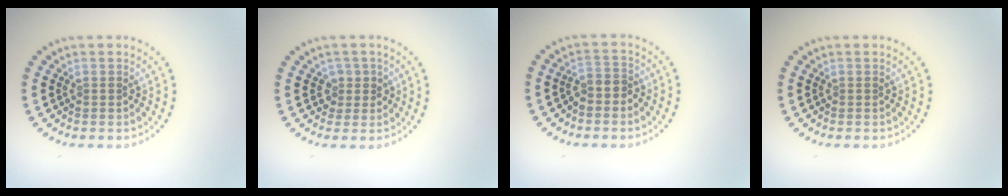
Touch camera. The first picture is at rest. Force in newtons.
{"total": 1.3, "press": 1.2, "slide": 0.6}
{"total": 1.8, "press": 1.6, "slide": 0.9}
{"total": 0.0}